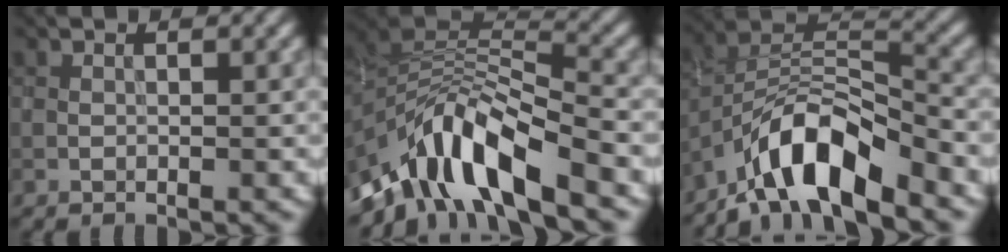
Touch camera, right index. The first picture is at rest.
{"total": 9.1, "force": [-5.1, 3.1, 6.8], "torque": [-0.111, 0.012, -0.102]}
{"total": 8.9, "force": [-6.3, 2.7, 5.7], "torque": [-0.091, 0.006, -0.121]}